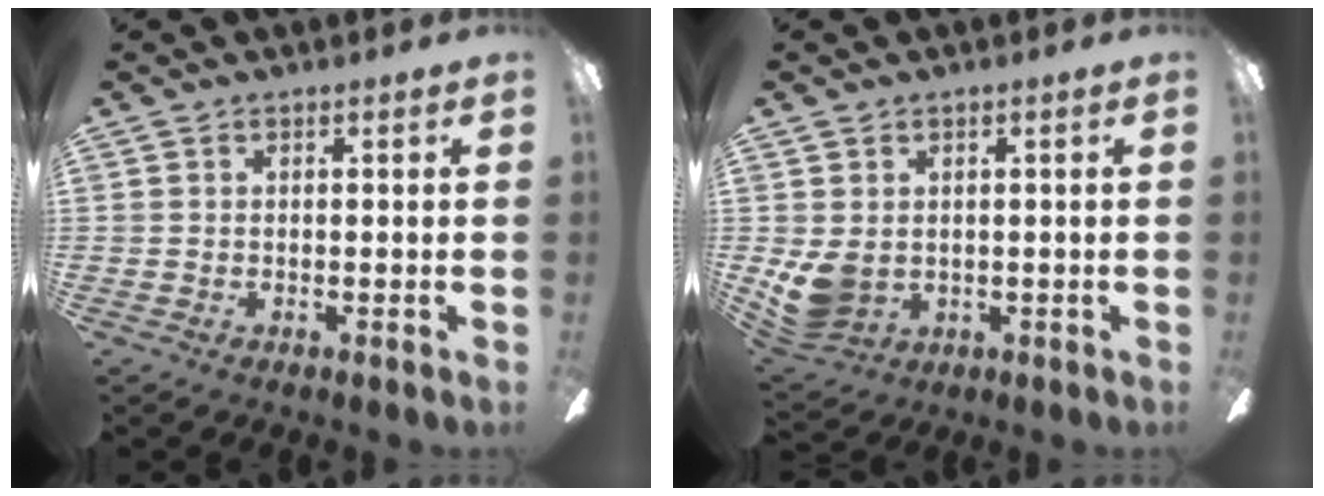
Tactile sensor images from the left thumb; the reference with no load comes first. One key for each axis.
{"total": 6.9, "fx": 0.8, "fy": 5.4, "fz": 4.2, "tx": -0.094, "ty": -0.006, "tz": 0.018}